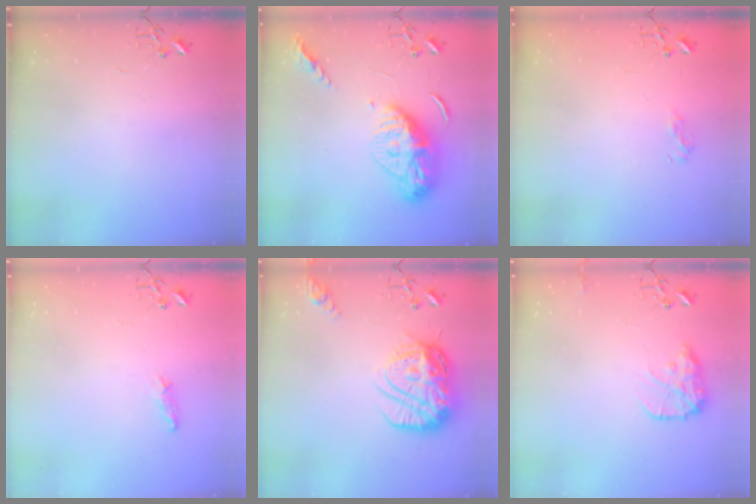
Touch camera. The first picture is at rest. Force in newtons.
{"total": 15.4, "press": 15.3, "slide": 1.2}
{"total": 7.1, "press": 7.1, "slide": 0.8}
{"total": 5.9, "press": 5.8, "slide": 0.7}
{"total": 19.4, "press": 19.3, "slide": 1.7}
{"total": 10.8, "press": 10.8, "slide": 0.4}